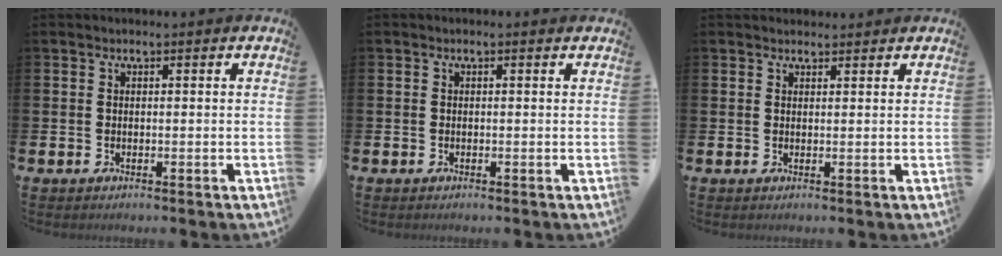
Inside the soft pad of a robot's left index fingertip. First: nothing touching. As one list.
[{"total": 0.0}, {"total": 1.5, "force": [1.4, 0.5, 0.0], "torque": [0.006, -0.001, 0.025]}]